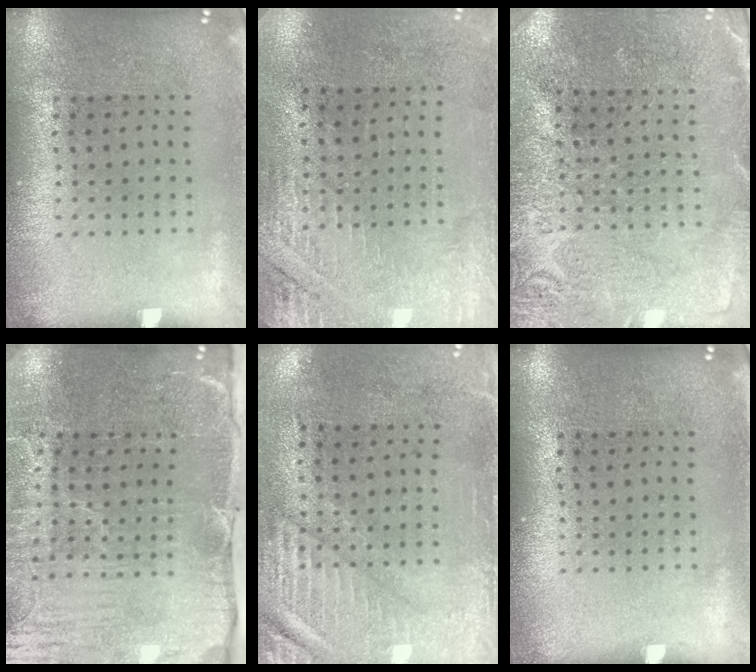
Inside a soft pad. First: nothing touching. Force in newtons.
{"total": 2.7, "press": 2.4, "slide": 1.2}
{"total": 2.7, "press": 2.7, "slide": 0.4}
{"total": 5.4, "press": 4.6, "slide": 2.9}
{"total": 2.9, "press": 2.5, "slide": 1.5}
{"total": 0.0}